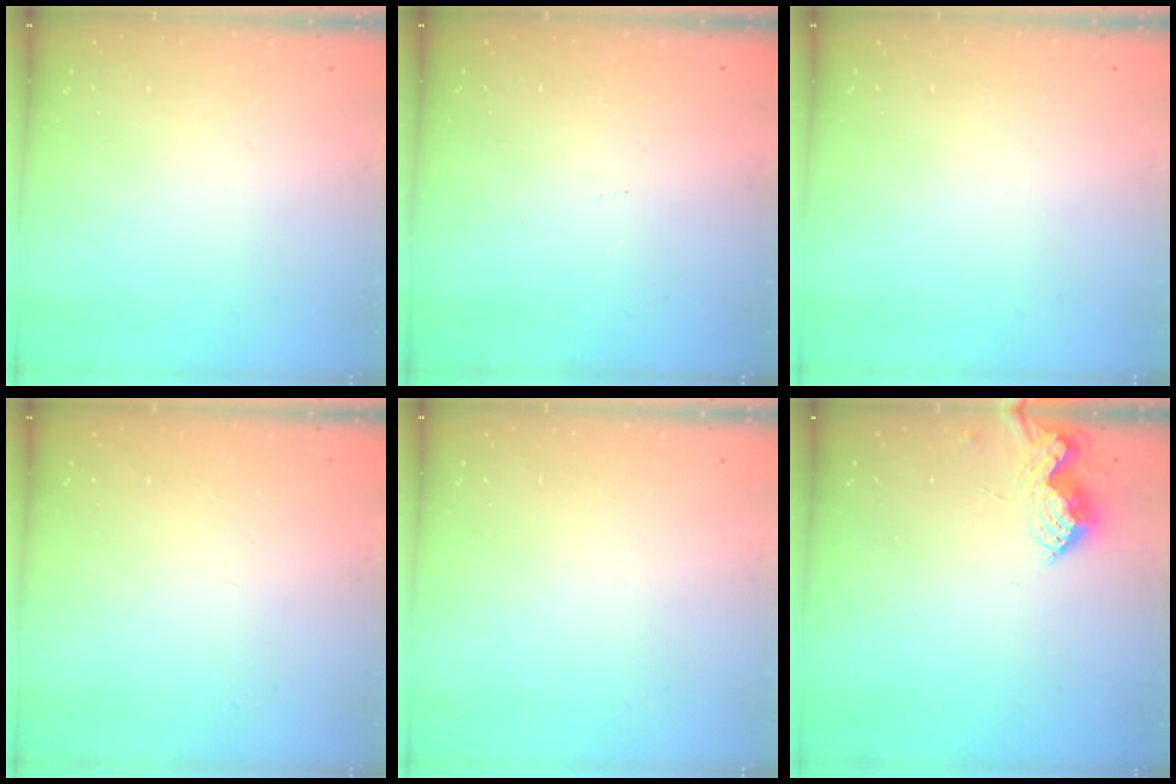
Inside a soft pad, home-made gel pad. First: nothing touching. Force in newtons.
{"total": 4.1, "press": 4.1, "slide": 0.6}
{"total": 0.0}
{"total": 0.9, "press": 0.9, "slide": 0.1}
{"total": 0.0}
{"total": 7.8, "press": 7.8, "slide": 0.2}